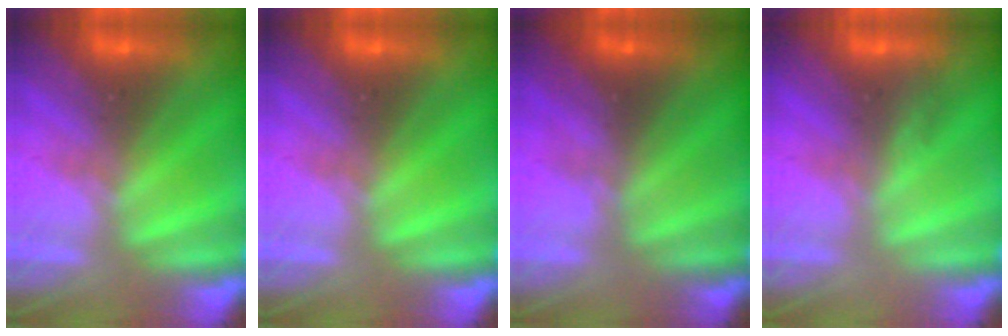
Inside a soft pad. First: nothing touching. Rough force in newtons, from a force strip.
{"total": 0.0}
{"total": 4.2}
{"total": 2.8}